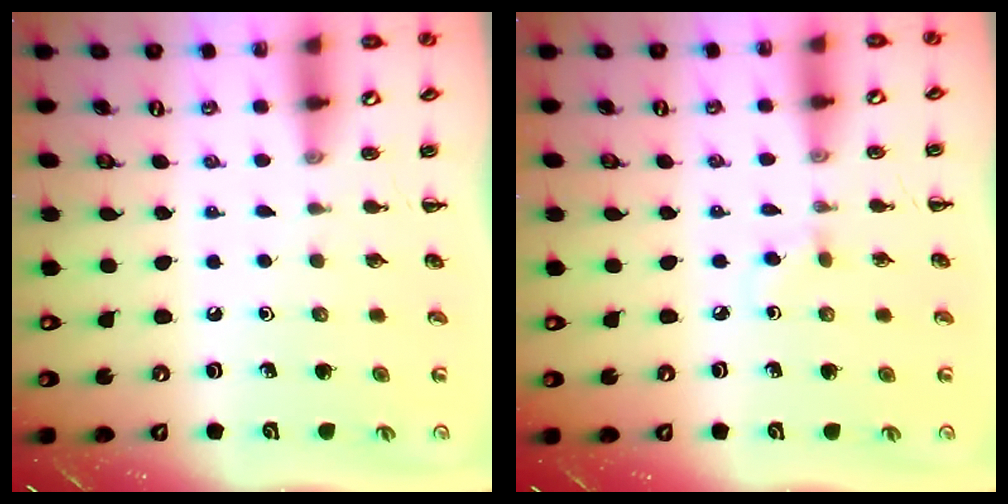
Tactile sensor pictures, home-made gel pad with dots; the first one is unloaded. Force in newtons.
{"total": 2.1, "press": 1.8, "slide": 1.0}